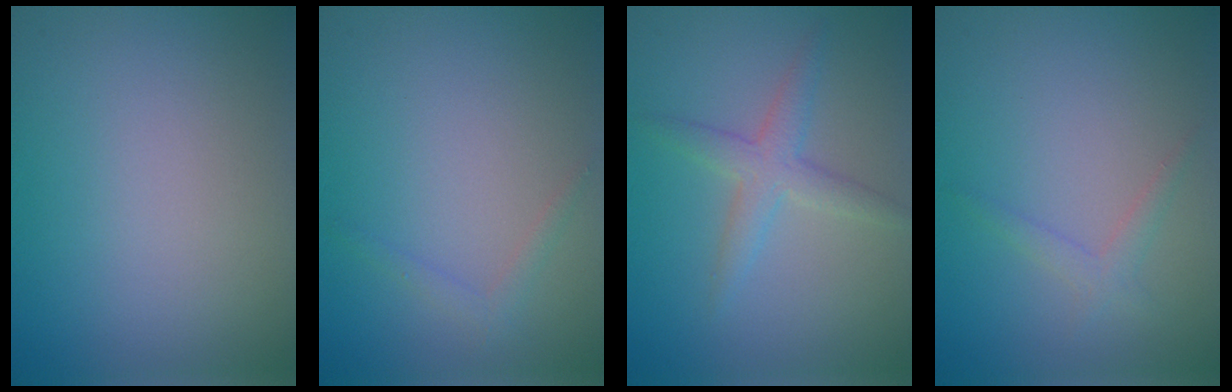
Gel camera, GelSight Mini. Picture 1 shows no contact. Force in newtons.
{"total": 1.1, "press": 1.1, "slide": 0.1}
{"total": 2.7, "press": 2.7, "slide": 0.0}
{"total": 1.3, "press": 1.3, "slide": 0.1}